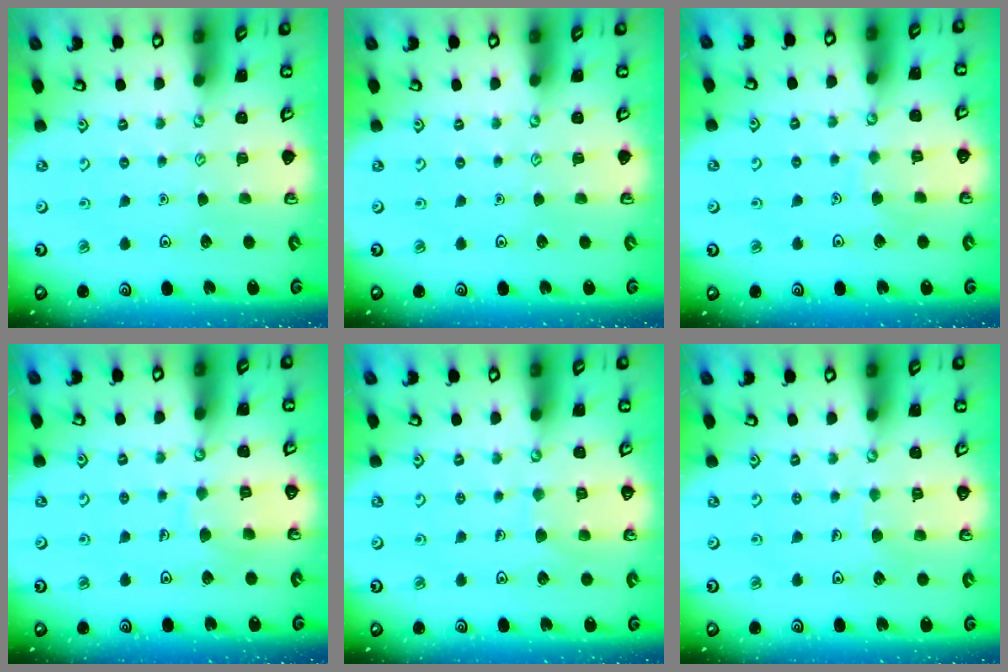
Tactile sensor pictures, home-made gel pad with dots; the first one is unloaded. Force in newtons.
{"total": 0.0}
{"total": 4.6, "press": 4.6, "slide": 0.3}
{"total": 7.3, "press": 7.3, "slide": 0.7}
{"total": 6.5, "press": 6.5, "slide": 0.5}
{"total": 3.7, "press": 3.7, "slide": 0.3}